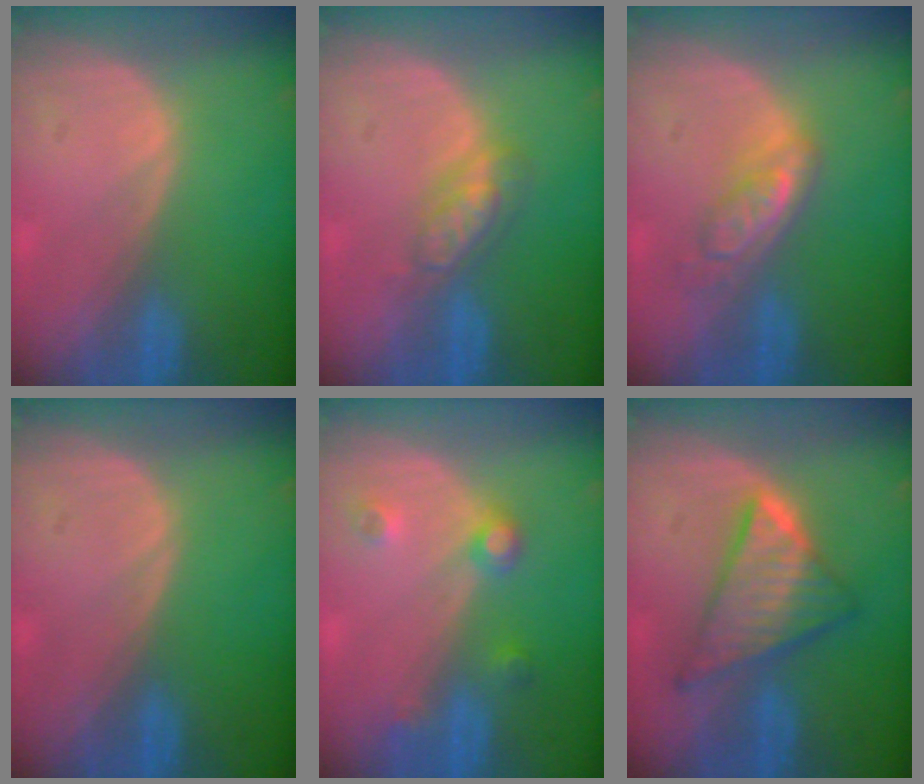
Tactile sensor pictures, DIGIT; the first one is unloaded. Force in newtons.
{"total": 4.8, "press": 4.2, "slide": 2.2}
{"total": 5.3, "press": 4.6, "slide": 2.7}
{"total": 0.0}
{"total": 3.7, "press": 3.4, "slide": 1.4}
{"total": 8.2, "press": 8.1, "slide": 0.5}